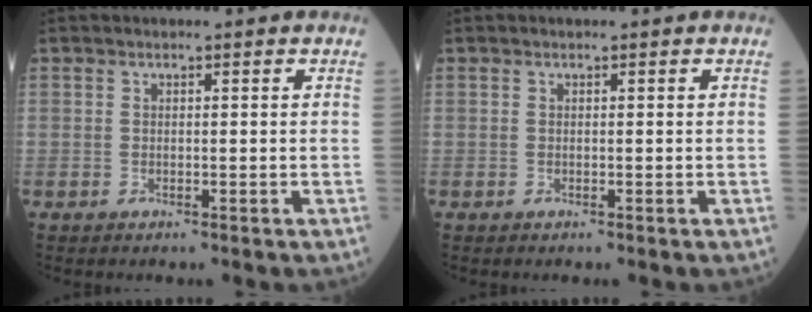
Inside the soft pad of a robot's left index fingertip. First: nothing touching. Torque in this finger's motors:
{"motor_torque": [0.06, -0.03, -0.01, 0.01]}